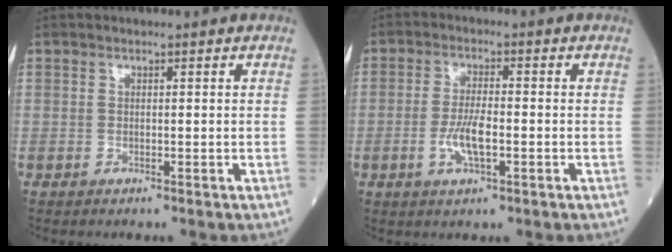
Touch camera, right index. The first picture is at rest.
{"total": 5.1, "force": [-1.3, 1.2, 4.8], "torque": [-0.097, -0.001, -0.024]}